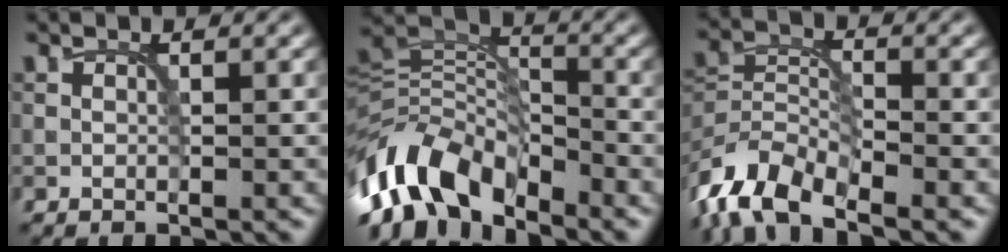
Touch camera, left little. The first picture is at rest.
{"total": 9.5, "force": [-5.8, 4.9, 5.7], "torque": [-0.098, 0.008, -0.124]}
{"total": 7.2, "force": [-5.3, 2.8, 3.9], "torque": [-0.069, -0.002, -0.118]}